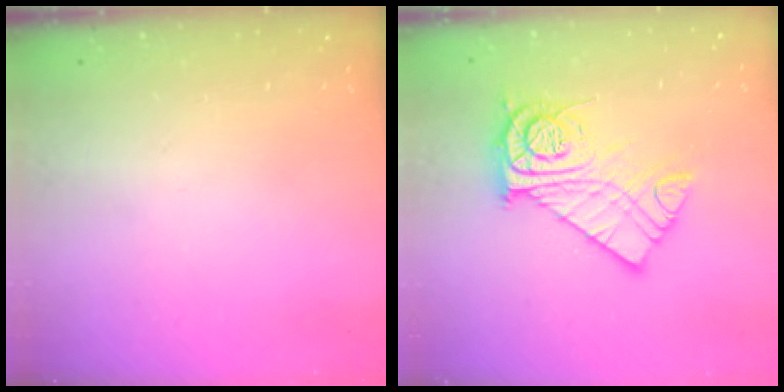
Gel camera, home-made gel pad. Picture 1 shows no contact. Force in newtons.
{"total": 14.0, "press": 13.9, "slide": 1.4}